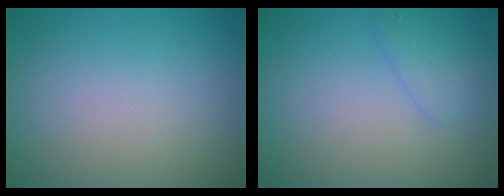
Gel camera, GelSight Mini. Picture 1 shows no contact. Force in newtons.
{"total": 1.7, "press": 1.7, "slide": 0.1}